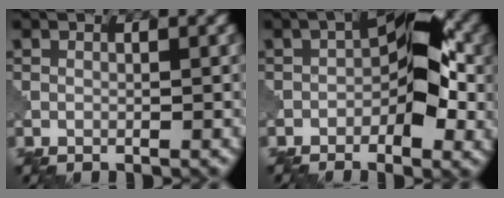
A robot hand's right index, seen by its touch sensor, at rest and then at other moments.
{"total": 6.8, "force": [-1.4, 3.5, 5.7], "torque": [-0.074, 0.011, -0.034]}